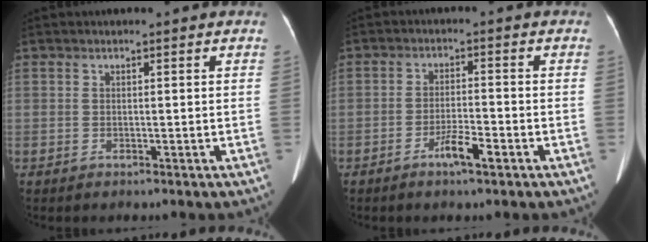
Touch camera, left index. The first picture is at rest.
{"total": 3.9, "force": [-2.4, 0.4, 3.1], "torque": [-0.059, -0.001, -0.043]}